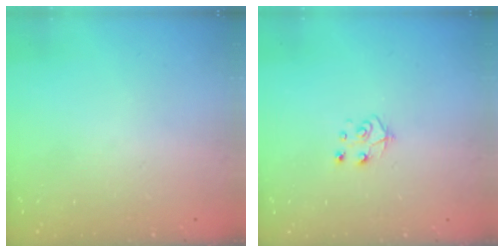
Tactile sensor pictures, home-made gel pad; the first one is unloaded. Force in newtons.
{"total": 4.8, "press": 4.8, "slide": 0.4}